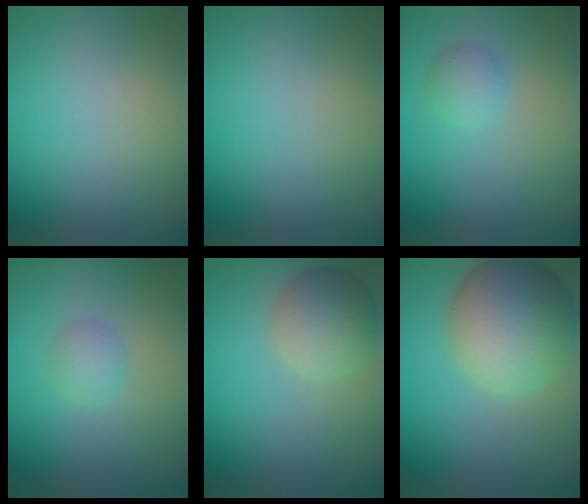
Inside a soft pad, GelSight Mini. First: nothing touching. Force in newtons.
{"total": 0.0}
{"total": 1.5, "press": 1.5, "slide": 0.0}
{"total": 1.5, "press": 1.5, "slide": 0.1}
{"total": 4.3, "press": 4.3, "slide": 0.4}
{"total": 9.0, "press": 9.0, "slide": 0.5}